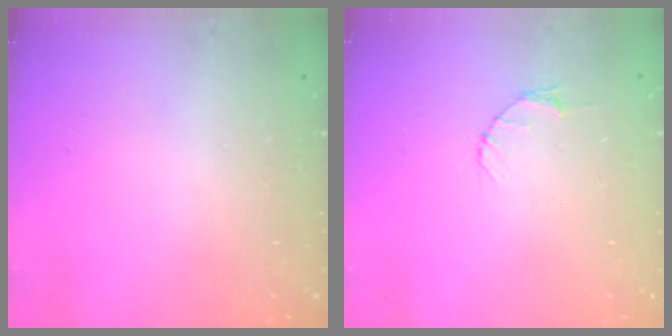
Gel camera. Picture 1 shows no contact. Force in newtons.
{"total": 2.6, "press": 2.6, "slide": 0.3}